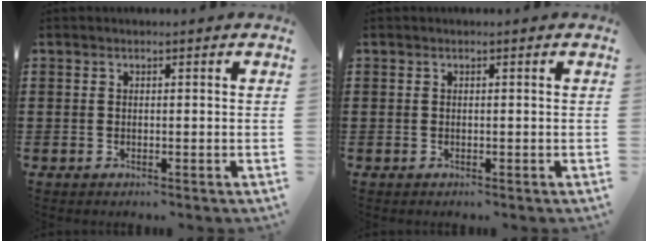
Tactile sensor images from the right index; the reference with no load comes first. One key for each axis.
{"total": 0.0}